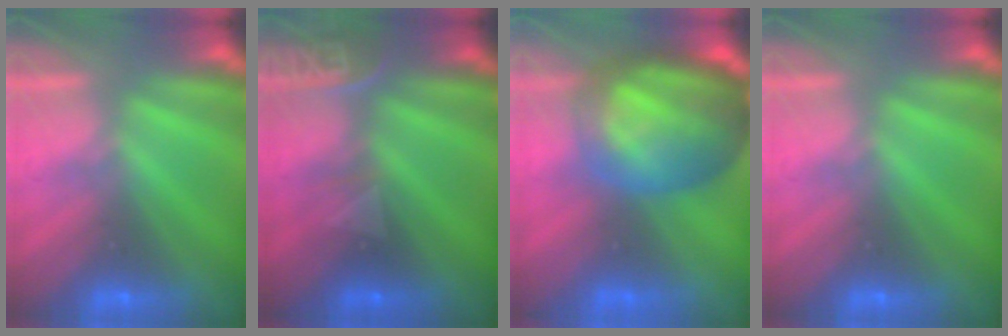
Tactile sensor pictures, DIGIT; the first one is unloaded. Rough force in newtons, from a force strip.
{"total": 2.4}
{"total": 5.7}
{"total": 0.0}